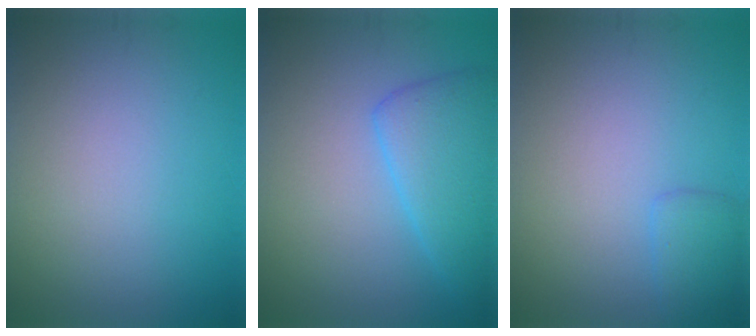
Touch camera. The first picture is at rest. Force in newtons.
{"total": 4.6, "press": 4.6, "slide": 0.4}
{"total": 1.6, "press": 1.6, "slide": 0.1}